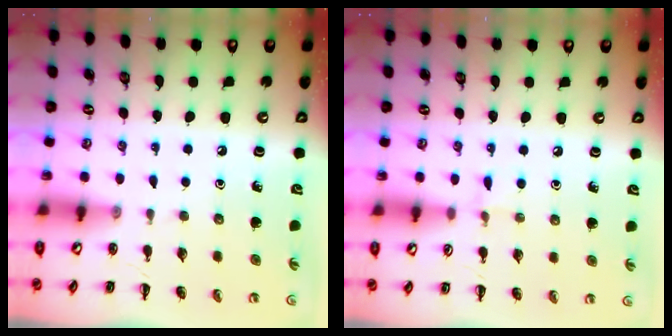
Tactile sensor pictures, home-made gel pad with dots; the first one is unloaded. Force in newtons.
{"total": 3.8, "press": 3.5, "slide": 1.4}